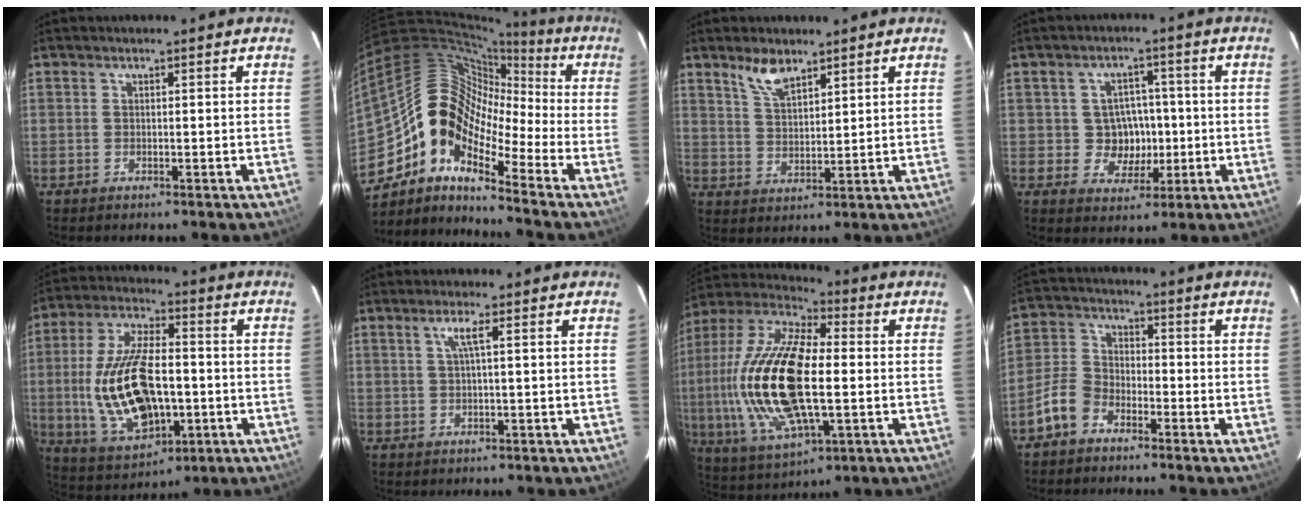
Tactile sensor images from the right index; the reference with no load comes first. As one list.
[{"total": 14.2, "force": [-6.4, 8.2, 9.7], "torque": [-0.164, 0.011, -0.142]}, {"total": 5.8, "force": [4.3, 2.2, 3.2], "torque": [-0.057, 0.002, 0.086]}, {"total": 6.4, "force": [-0.4, 6.1, 2.1], "torque": [-0.048, 0.017, 0.005]}, {"total": 19.4, "force": [-2.3, 9.5, 16.8], "torque": [-0.353, -0.004, -0.020]}, {"total": 2.2, "force": [0.6, -0.5, 2.1], "torque": [-0.038, 0.000, 0.012]}, {"total": 23.9, "force": [-1.1, 9.5, 21.9], "torque": [-0.455, -0.005, -0.023]}, {"total": 6.7, "force": [-4.5, 4.2, 2.7], "torque": [-0.064, 0.022, -0.094]}]